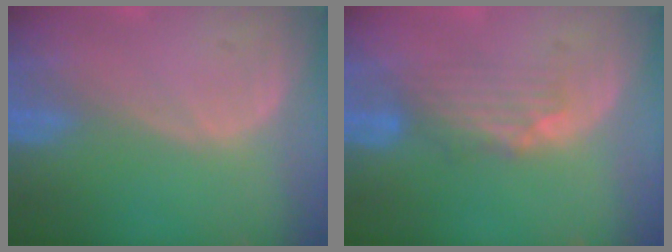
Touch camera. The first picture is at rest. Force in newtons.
{"total": 3.8, "press": 3.8, "slide": 0.4}